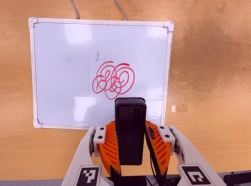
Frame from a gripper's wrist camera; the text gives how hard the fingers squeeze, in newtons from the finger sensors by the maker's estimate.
{"total": 3.9, "left": 2.5, "right": 5.2}